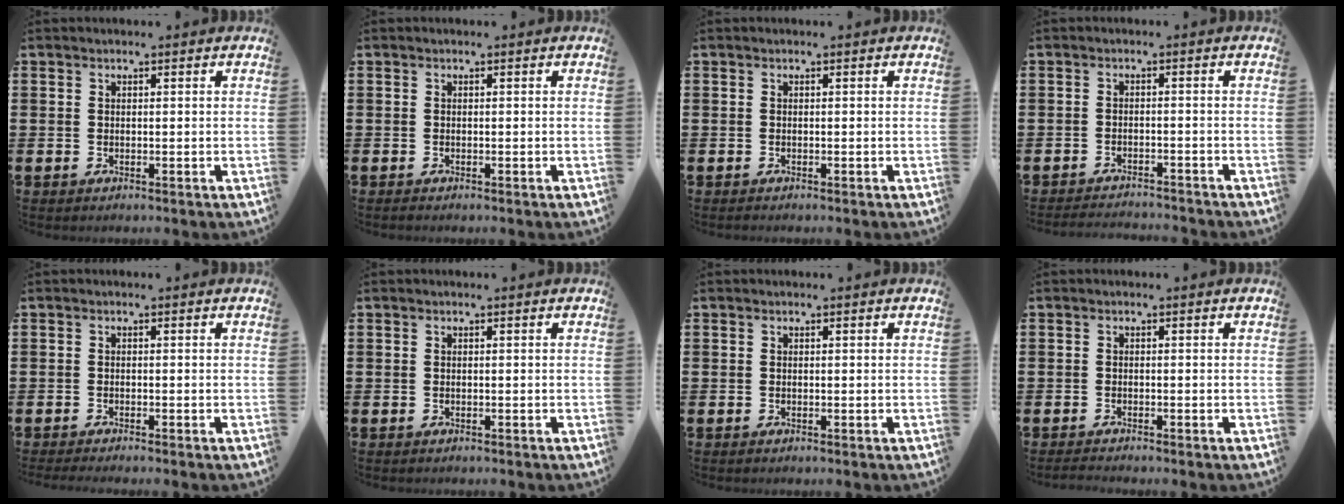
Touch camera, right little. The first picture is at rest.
{"total": 0.0}
{"total": 0.0}
{"total": 1.9, "force": [-1.9, -0.1, -0.1], "torque": [-0.002, 0.003, -0.041]}
{"total": 0.6, "force": [-0.5, -0.1, 0.2], "torque": [-0.003, -0.002, -0.011]}
{"total": 0.0}
{"total": 0.0}
{"total": 0.8, "force": [-0.7, 0.0, 0.3], "torque": [-0.006, -0.001, -0.014]}